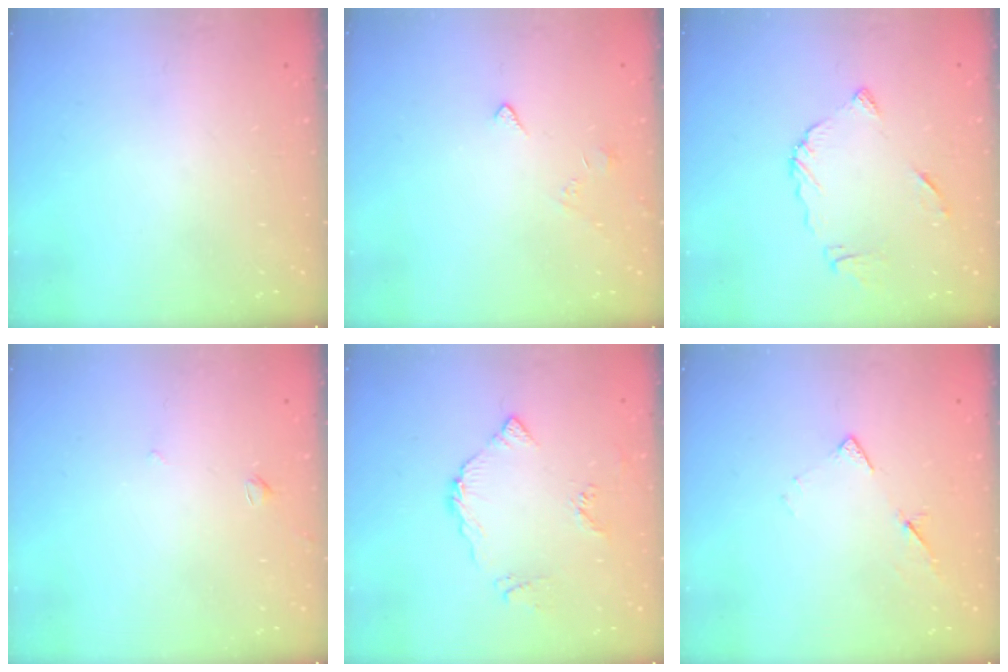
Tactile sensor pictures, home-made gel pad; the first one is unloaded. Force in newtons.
{"total": 2.7, "press": 2.6, "slide": 0.4}
{"total": 8.8, "press": 8.7, "slide": 0.9}
{"total": 1.7, "press": 1.6, "slide": 0.5}
{"total": 6.7, "press": 6.7, "slide": 0.3}
{"total": 6.9, "press": 6.8, "slide": 0.6}